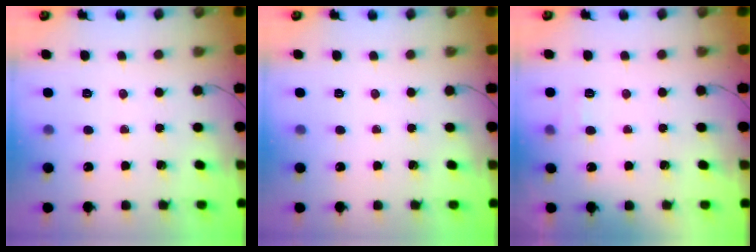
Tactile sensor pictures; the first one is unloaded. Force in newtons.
{"total": 0.0}
{"total": 4.5, "press": 4.0, "slide": 2.1}